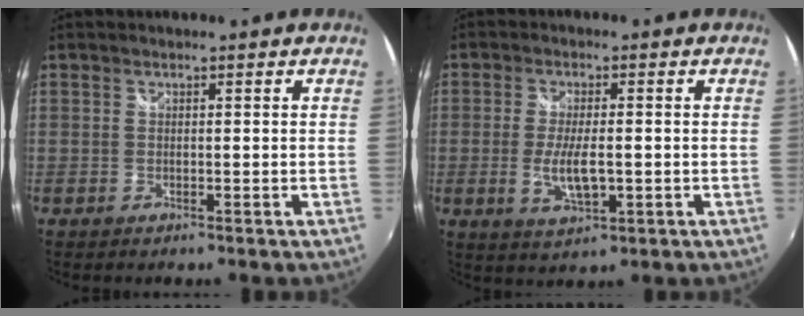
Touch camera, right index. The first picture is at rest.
{"total": 6.7, "force": [-1.3, 2.1, 6.2], "torque": [-0.121, -0.010, -0.020]}